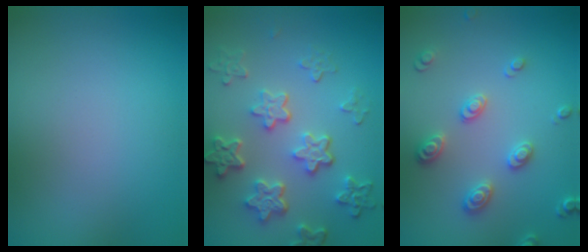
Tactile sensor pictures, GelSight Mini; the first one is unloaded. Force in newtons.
{"total": 5.8, "press": 4.3, "slide": 3.8}
{"total": 2.9, "press": 2.7, "slide": 1.1}